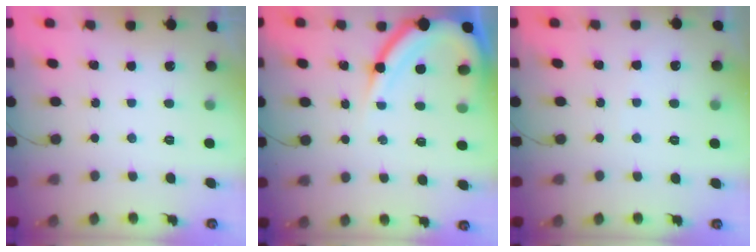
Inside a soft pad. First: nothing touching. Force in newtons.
{"total": 12.7, "press": 12.6, "slide": 1.5}
{"total": 2.7, "press": 2.7, "slide": 0.3}